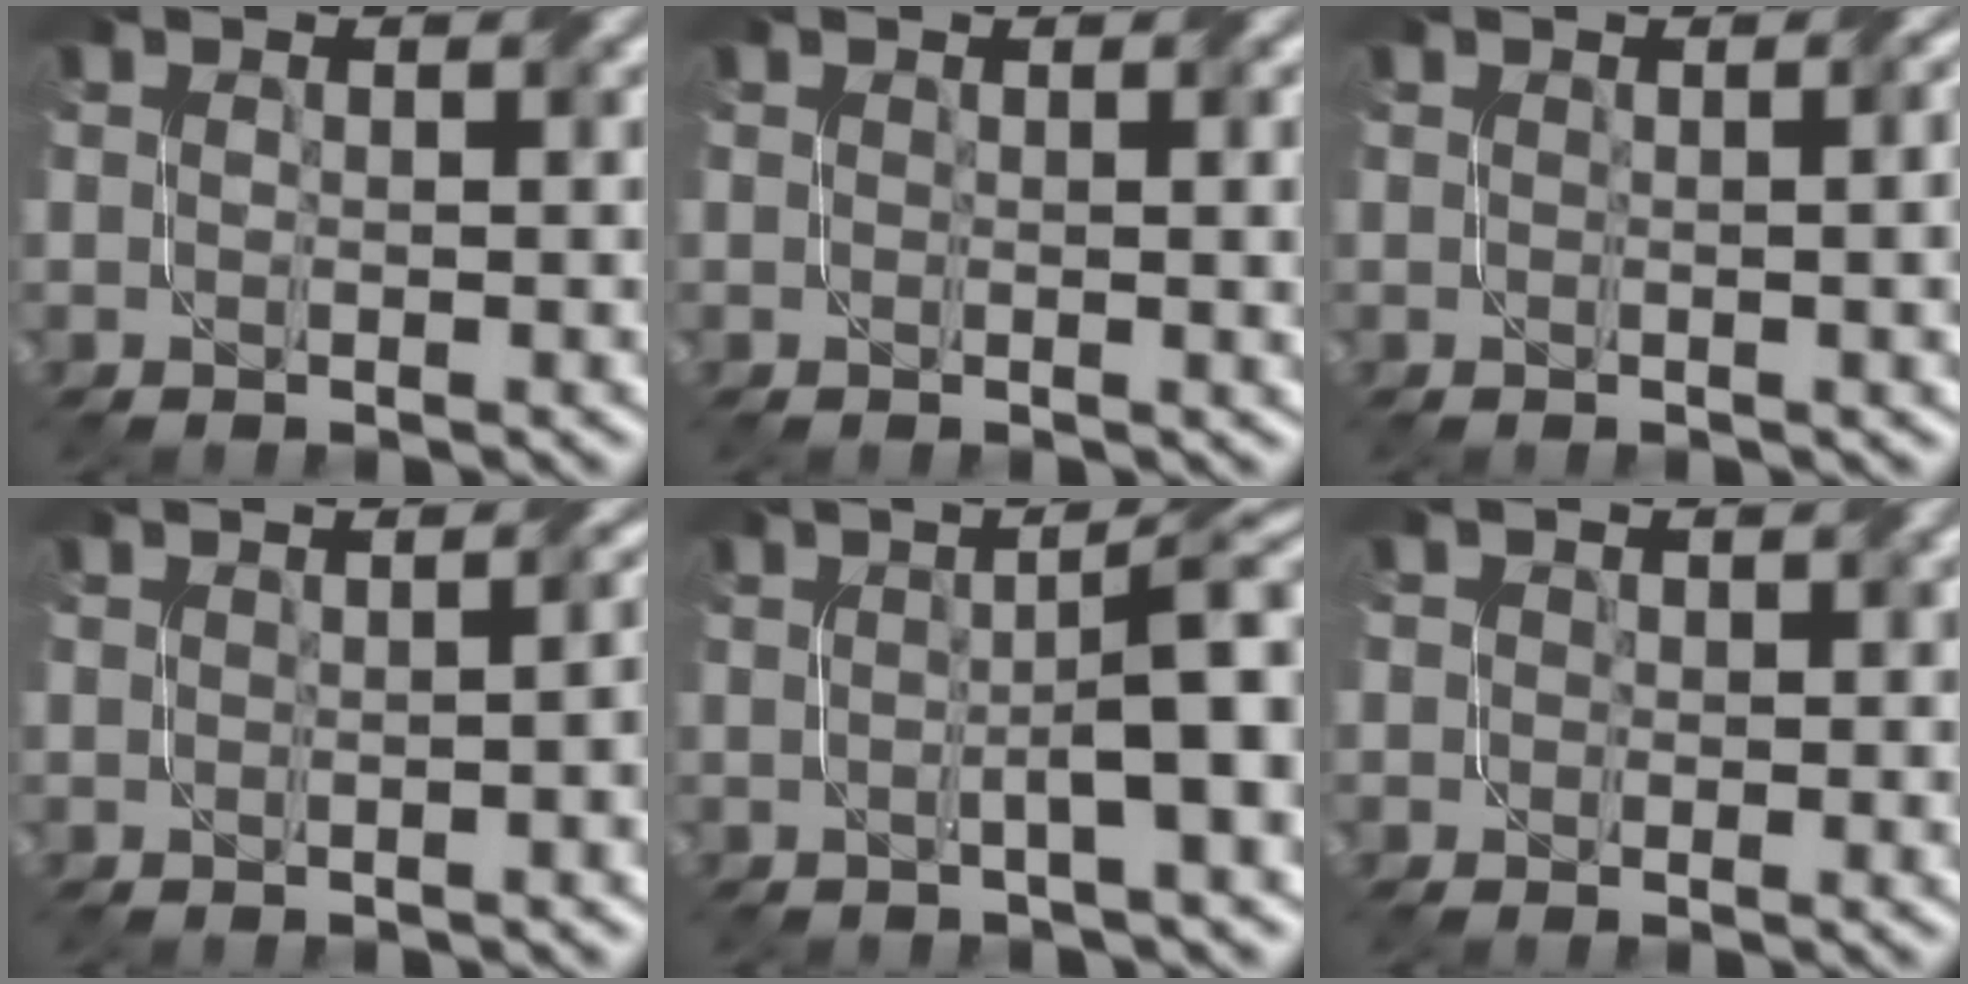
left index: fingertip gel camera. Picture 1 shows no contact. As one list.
[{"total": 2.4, "force": [0.6, 0.8, 2.2], "torque": [-0.021, 0.001, 0.010]}, {"total": 4.6, "force": [0.5, 1.9, 4.1], "torque": [-0.024, 0.012, 0.009]}, {"total": 3.2, "force": [0.0, 1.1, 3.0], "torque": [-0.024, 0.010, 0.002]}, {"total": 6.9, "force": [0.3, 1.3, 6.8], "torque": [-0.082, 0.015, 0.000]}, {"total": 1.4, "force": [0.3, 1.2, 0.5], "torque": [-0.007, -0.001, -0.001]}]